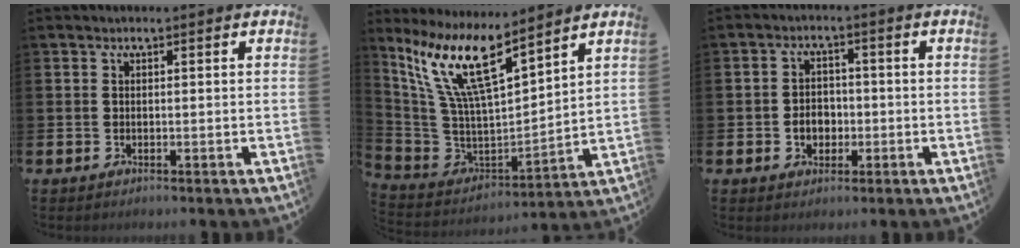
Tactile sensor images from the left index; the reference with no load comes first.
{"total": 11.7, "force": [7.8, 2.9, 8.1], "torque": [-0.196, -0.050, 0.135]}
{"total": 3.3, "force": [-0.9, 2.7, 1.8], "torque": [-0.023, -0.001, -0.024]}